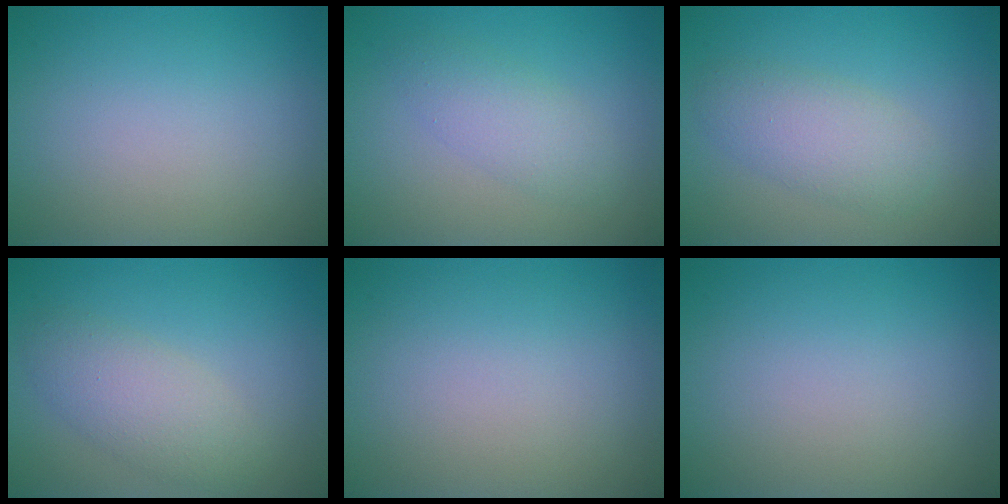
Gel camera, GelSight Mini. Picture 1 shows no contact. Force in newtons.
{"total": 2.7, "press": 2.7, "slide": 0.0}
{"total": 3.2, "press": 3.2, "slide": 0.1}
{"total": 3.5, "press": 3.5, "slide": 0.0}
{"total": 0.0}
{"total": 0.0}